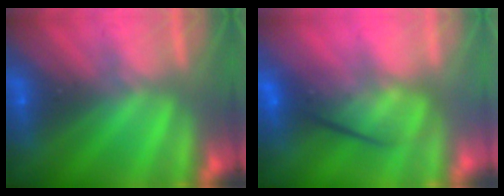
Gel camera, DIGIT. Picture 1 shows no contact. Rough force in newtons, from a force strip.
{"total": 7.3}